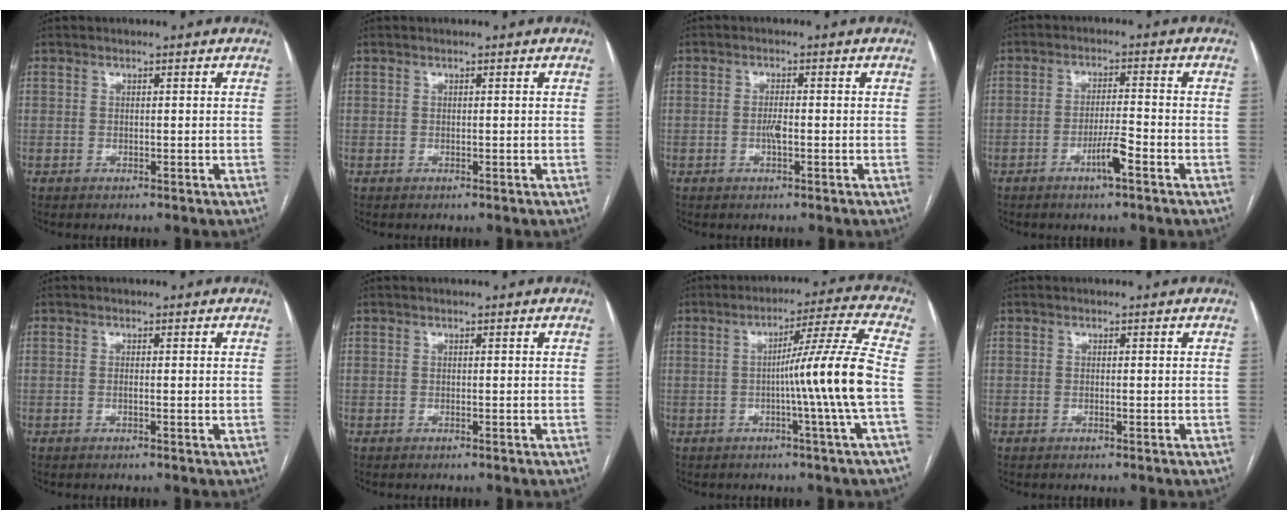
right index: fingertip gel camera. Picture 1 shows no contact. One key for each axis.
{"total": 0.0}
{"total": 1.9, "fx": -0.5, "fy": 0.4, "fz": 1.8, "tx": -0.036, "ty": 0.000, "tz": -0.009}
{"total": 4.5, "fx": -2.4, "fy": 0.1, "fz": 3.8, "tx": -0.070, "ty": -0.004, "tz": -0.045}
{"total": 0.7, "fx": -0.1, "fy": 0.0, "fz": 0.7, "tx": -0.014, "ty": -0.001, "tz": -0.001}
{"total": 0.0}
{"total": 11.1, "fx": -1.9, "fy": -3.0, "fz": 10.5, "tx": -0.160, "ty": -0.001, "tz": -0.030}
{"total": 0.0}